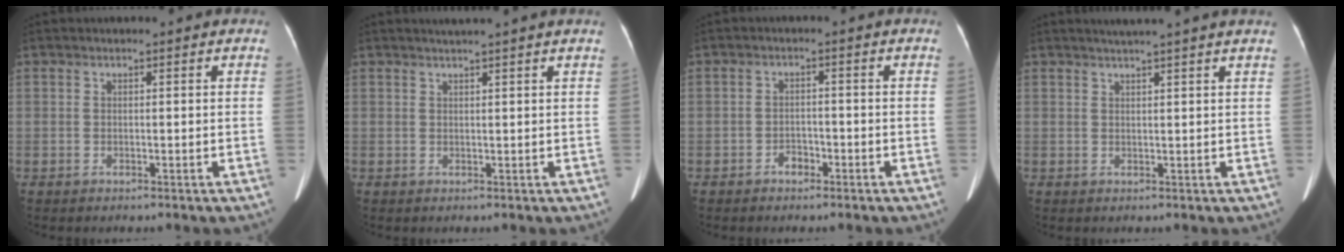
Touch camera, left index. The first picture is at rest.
{"total": 2.8, "force": [2.4, -0.8, 1.2], "torque": [-0.013, 0.011, 0.037]}
{"total": 2.0, "force": [-1.6, 1.1, 0.7], "torque": [-0.012, 0.001, -0.026]}
{"total": 5.3, "force": [4.5, -1.0, 2.6], "torque": [-0.034, 0.019, 0.056]}